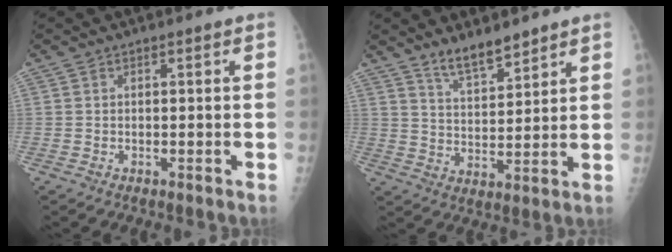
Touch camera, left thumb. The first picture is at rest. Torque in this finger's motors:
{"motor_torque": [1.14, 0.44, 0.46, -0.42, 0.04]}